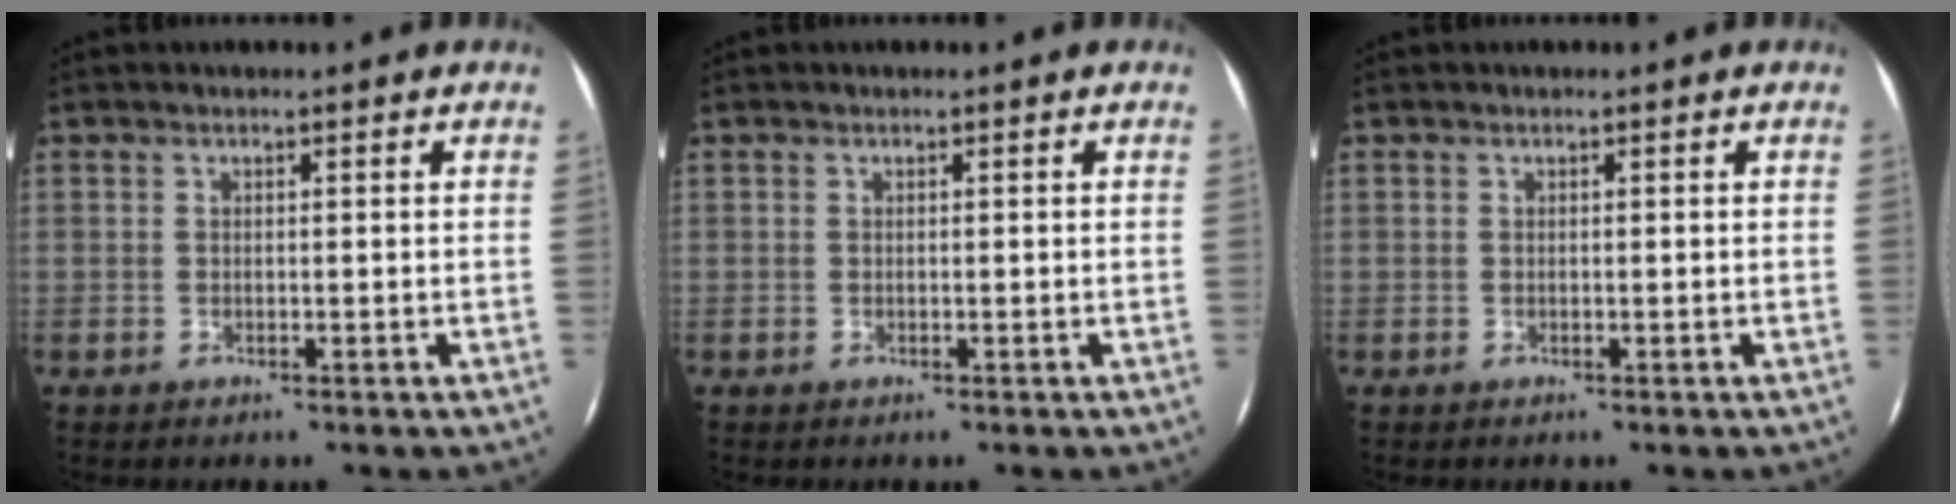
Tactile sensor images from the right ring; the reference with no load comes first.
{"total": 0.0}
{"total": 0.0}